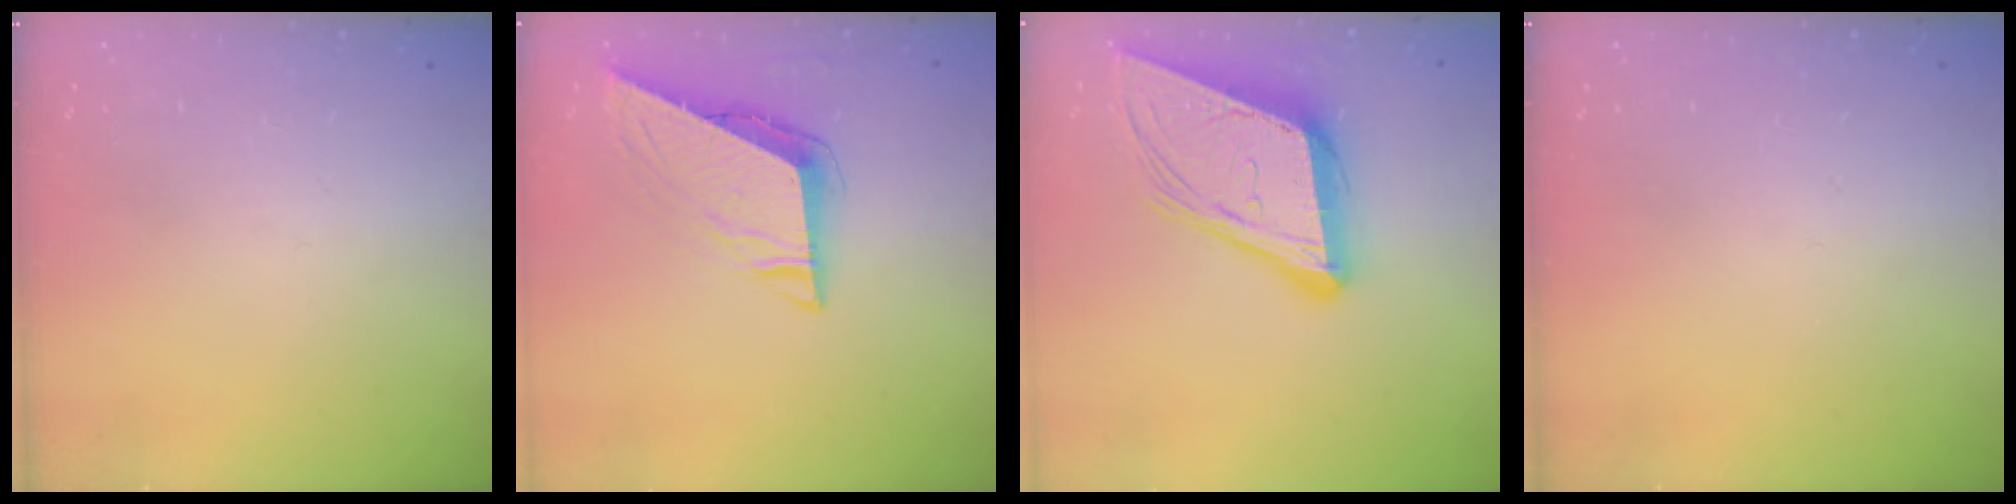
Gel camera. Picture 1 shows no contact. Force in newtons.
{"total": 7.7, "press": 7.7, "slide": 0.3}
{"total": 15.8, "press": 15.2, "slide": 4.2}
{"total": 0.0}